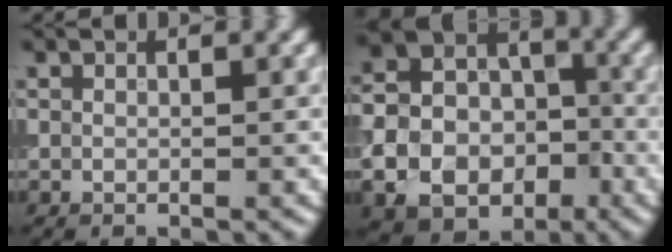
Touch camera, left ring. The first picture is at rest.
{"total": 9.8, "force": [-3.7, 7.5, 5.1], "torque": [-0.100, -0.015, -0.079]}